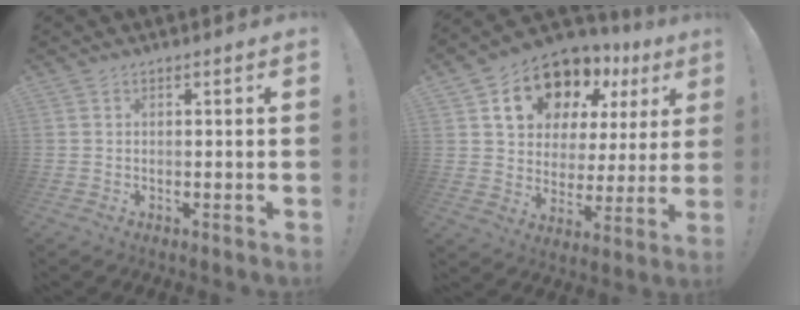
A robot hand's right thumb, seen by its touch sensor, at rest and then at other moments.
{"total": 15.8, "force": [10.8, 9.4, 6.7], "torque": [-0.098, -0.078, 0.204]}